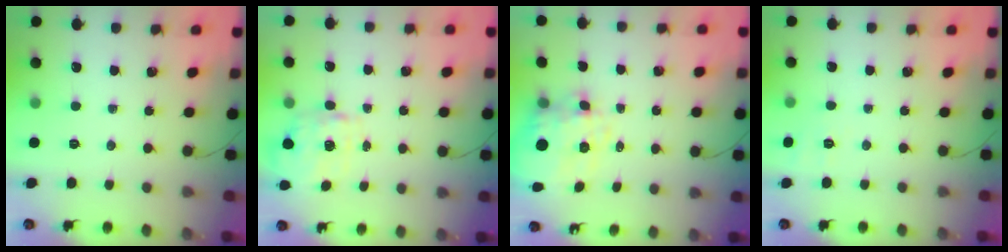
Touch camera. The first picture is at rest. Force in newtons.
{"total": 4.0, "press": 3.9, "slide": 0.9}
{"total": 11.1, "press": 11.0, "slide": 1.7}
{"total": 4.8, "press": 4.4, "slide": 1.9}